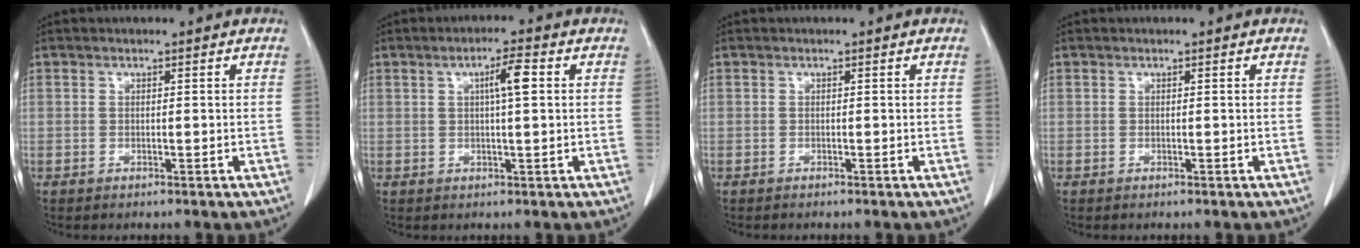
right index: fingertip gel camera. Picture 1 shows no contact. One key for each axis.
{"total": 4.1, "fx": 1.0, "fy": 0.2, "fz": 3.9, "tx": -0.067, "ty": 0.005, "tz": 0.015}
{"total": 0.0}
{"total": 0.0}